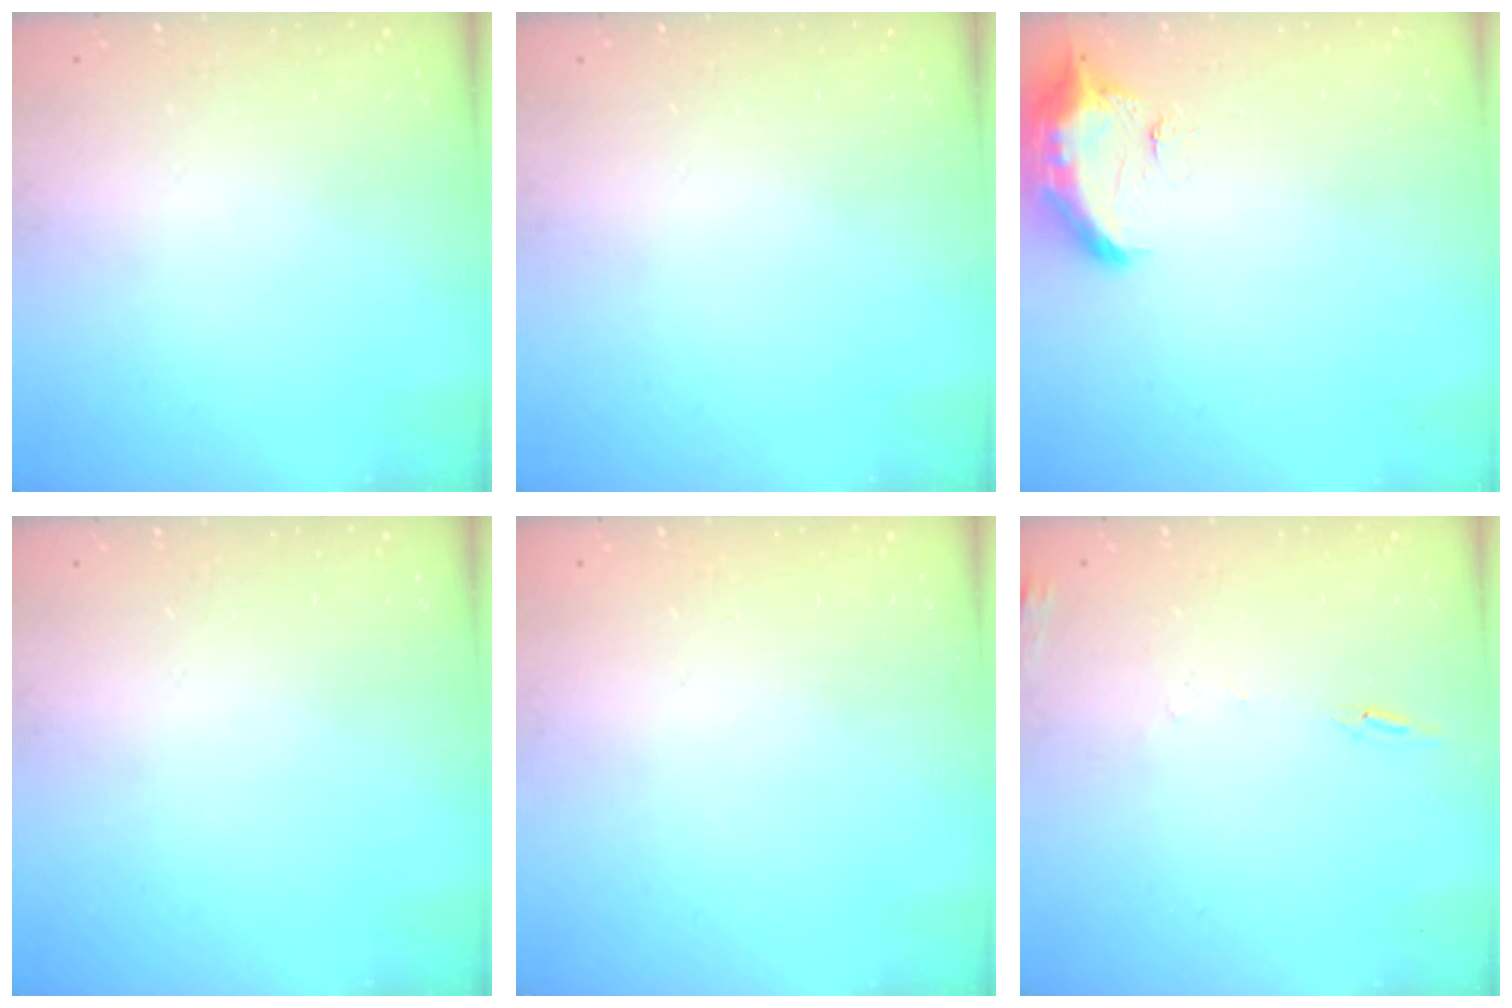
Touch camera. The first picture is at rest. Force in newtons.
{"total": 0.0}
{"total": 9.6, "press": 9.6, "slide": 0.6}
{"total": 0.0}
{"total": 1.0, "press": 0.0, "slide": 1.0}
{"total": 6.0, "press": 6.0, "slide": 0.6}